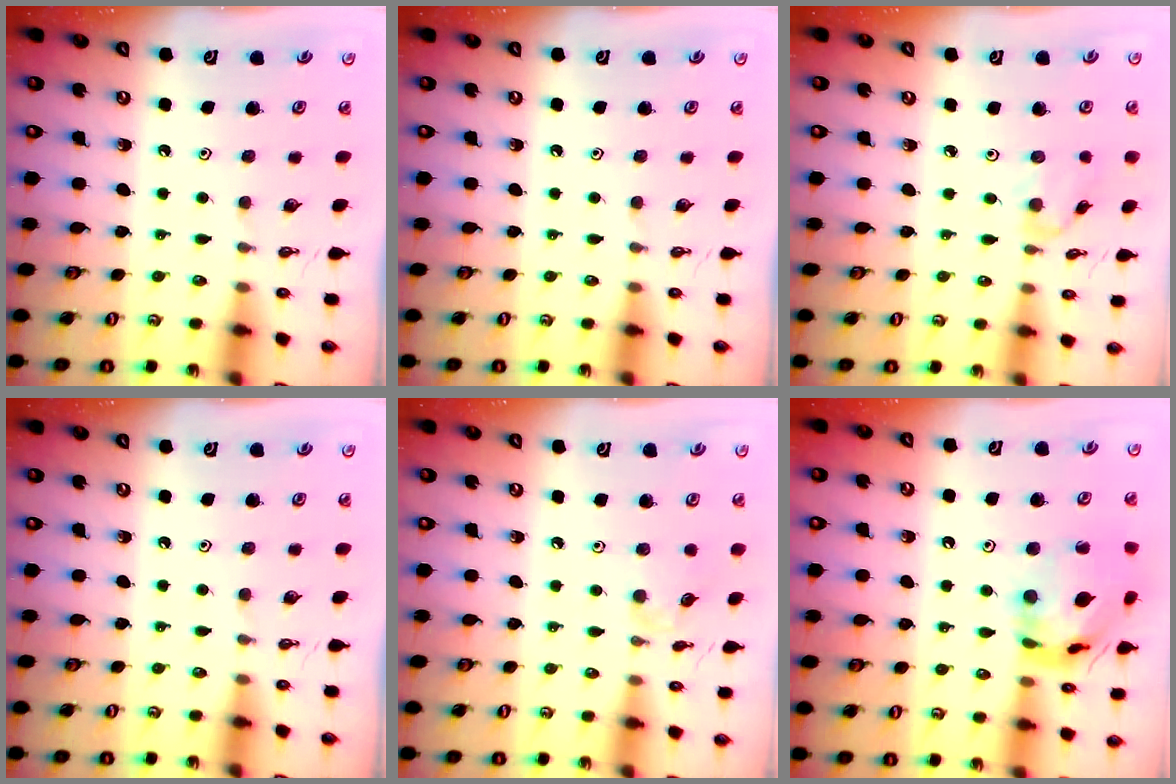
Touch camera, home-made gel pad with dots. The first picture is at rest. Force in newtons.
{"total": 0.0}
{"total": 1.1, "press": 1.1, "slide": 0.3}
{"total": 0.0}
{"total": 4.1, "press": 4.1, "slide": 0.5}
{"total": 16.0, "press": 15.9, "slide": 1.4}